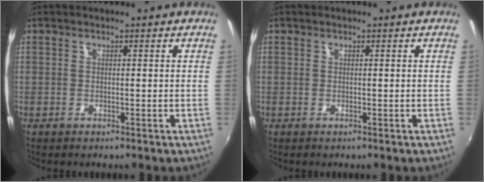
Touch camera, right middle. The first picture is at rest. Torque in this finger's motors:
{"motor_torque": [0.00, 0.00, 0.00, 0.00]}